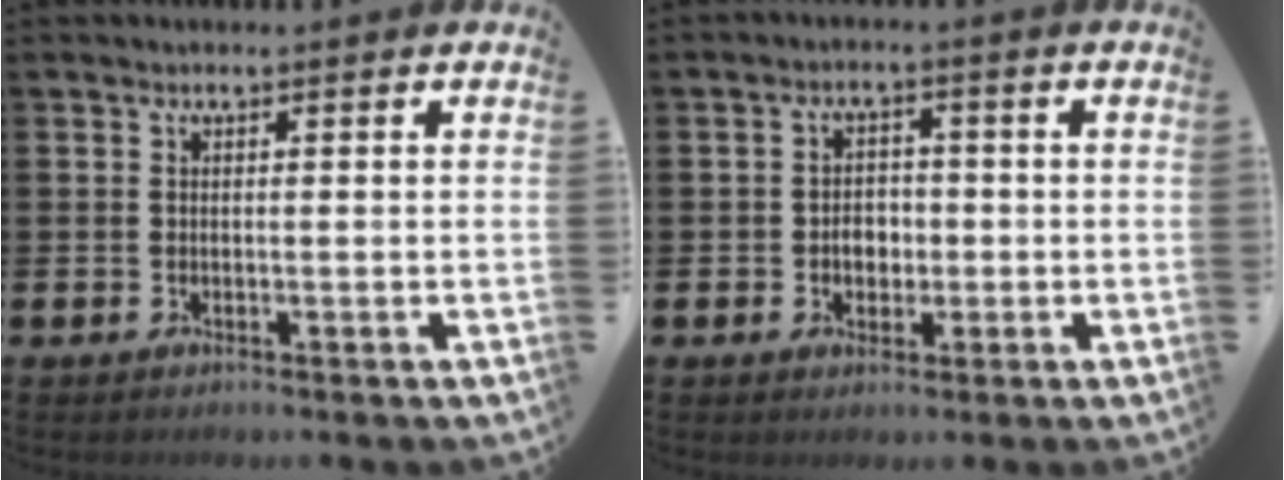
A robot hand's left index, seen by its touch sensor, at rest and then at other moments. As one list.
[{"total": 3.0, "force": [-0.6, 2.4, 1.7], "torque": [-0.019, -0.001, -0.018]}]